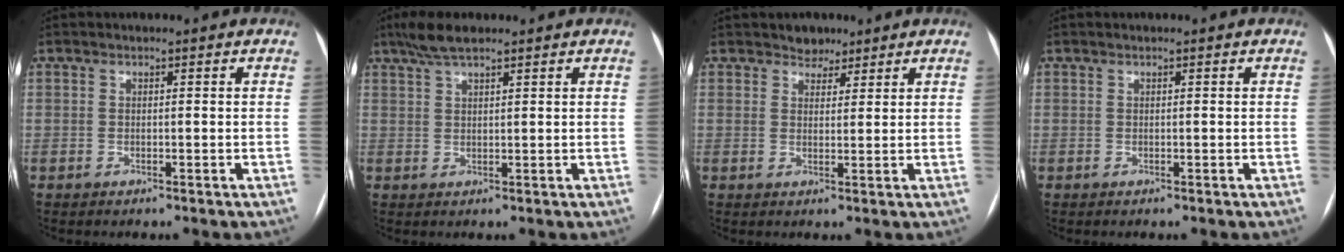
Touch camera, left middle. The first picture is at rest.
{"total": 4.7, "force": [3.5, 1.0, 3.0], "torque": [-0.064, 0.017, 0.067]}
{"total": 2.9, "force": [2.2, 1.7, 0.4], "torque": [-0.003, 0.002, 0.032]}
{"total": 0.0}